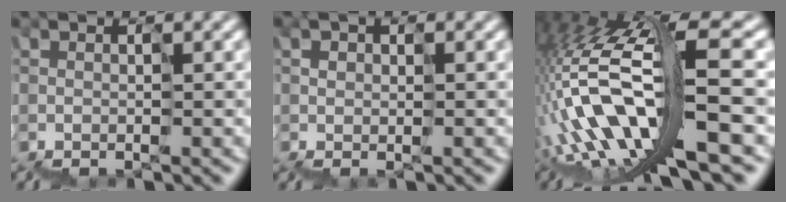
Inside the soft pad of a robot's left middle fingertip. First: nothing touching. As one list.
[{"total": 1.1, "force": [0.3, 0.6, 0.9], "torque": [-0.021, 0.003, 0.008]}, {"total": 11.6, "force": [-2.9, 2.8, 10.9], "torque": [-0.238, 0.033, -0.039]}]